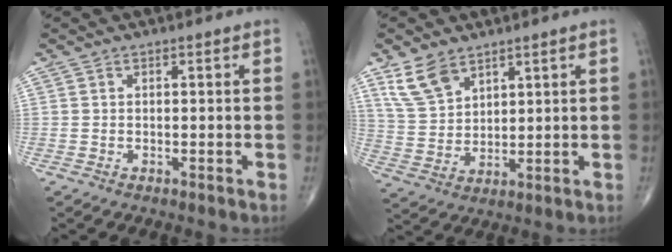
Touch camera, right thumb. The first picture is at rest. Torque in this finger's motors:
{"motor_torque": [-0.60, 0.80, -0.02, 0.14, 0.06]}